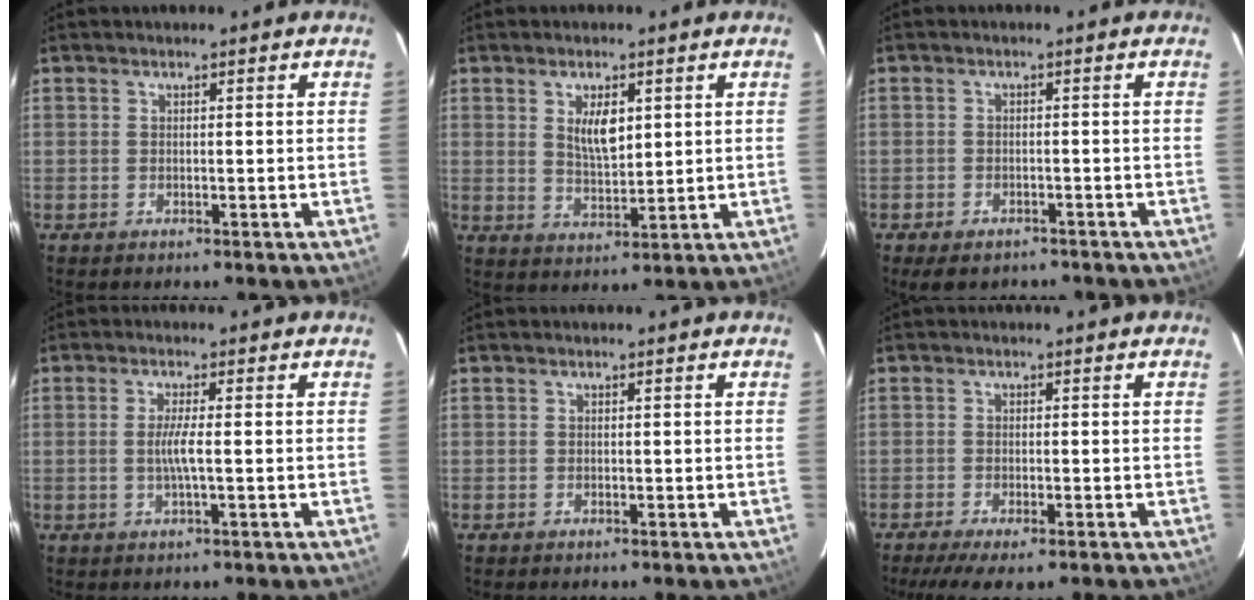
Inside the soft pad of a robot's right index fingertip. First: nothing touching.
{"total": 6.0, "force": [2.1, 2.8, 4.9], "torque": [-0.082, -0.003, 0.042]}
{"total": 6.2, "force": [-4.8, 3.0, 2.6], "torque": [-0.061, -0.010, -0.066]}
{"total": 3.2, "force": [-0.5, -0.3, 3.2], "torque": [-0.062, -0.005, -0.010]}
{"total": 0.0}
{"total": 6.7, "force": [-4.9, 1.3, 4.4], "torque": [-0.098, -0.027, -0.080]}